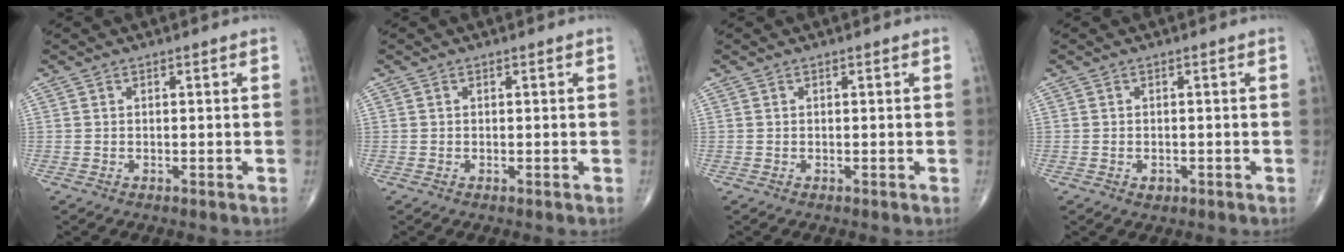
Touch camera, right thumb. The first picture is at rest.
{"total": 0.0}
{"total": 0.0}
{"total": 1.3, "force": [-0.5, 0.9, 0.6], "torque": [-0.004, 0.002, -0.005]}